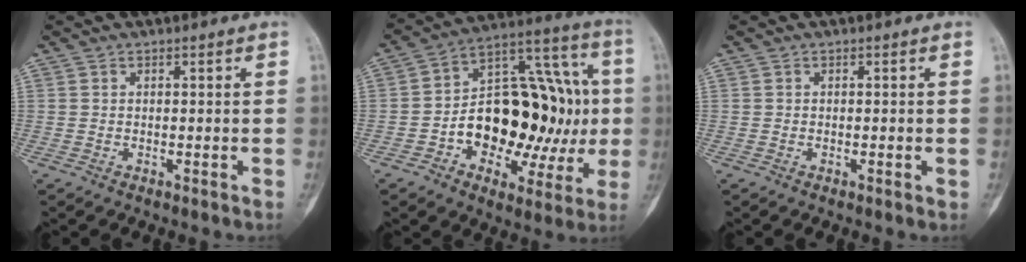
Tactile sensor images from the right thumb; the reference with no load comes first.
{"total": 25.8, "force": [-2.0, 15.2, 20.8], "torque": [-0.262, 0.051, -0.019]}
{"total": 0.8, "force": [-0.2, 0.3, 0.7], "torque": [-0.010, -0.001, -0.002]}